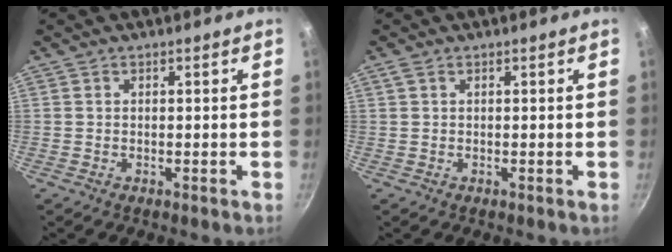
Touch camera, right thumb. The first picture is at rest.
{"total": 0.7, "force": [0.4, 0.4, 0.5], "torque": [-0.012, 0.003, 0.010]}